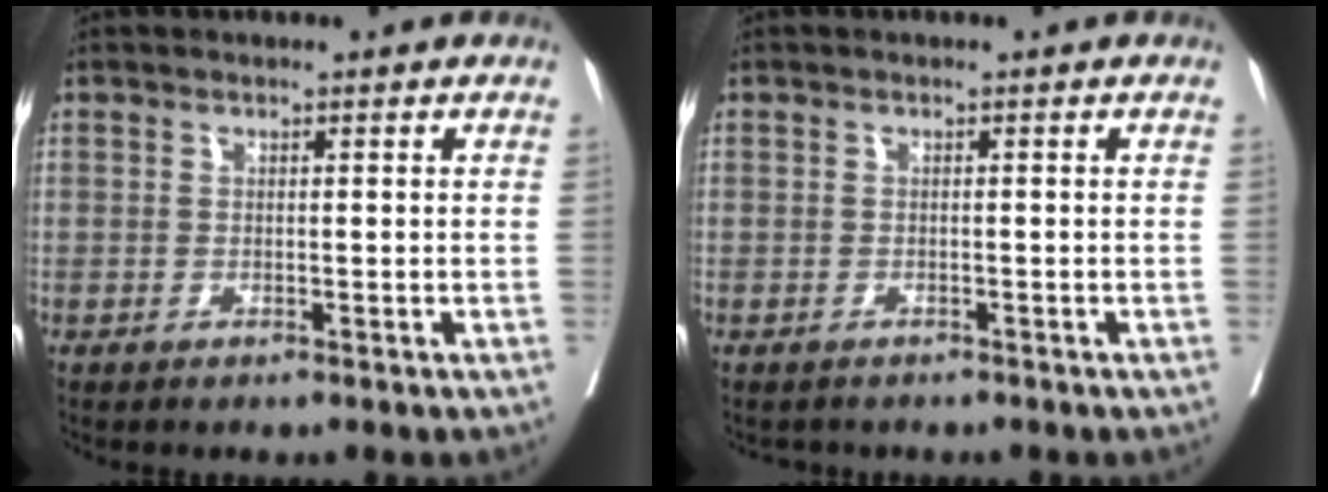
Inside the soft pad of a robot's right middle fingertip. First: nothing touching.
{"total": 1.8, "force": [-1.6, 0.7, 0.0], "torque": [-0.007, -0.002, -0.026]}